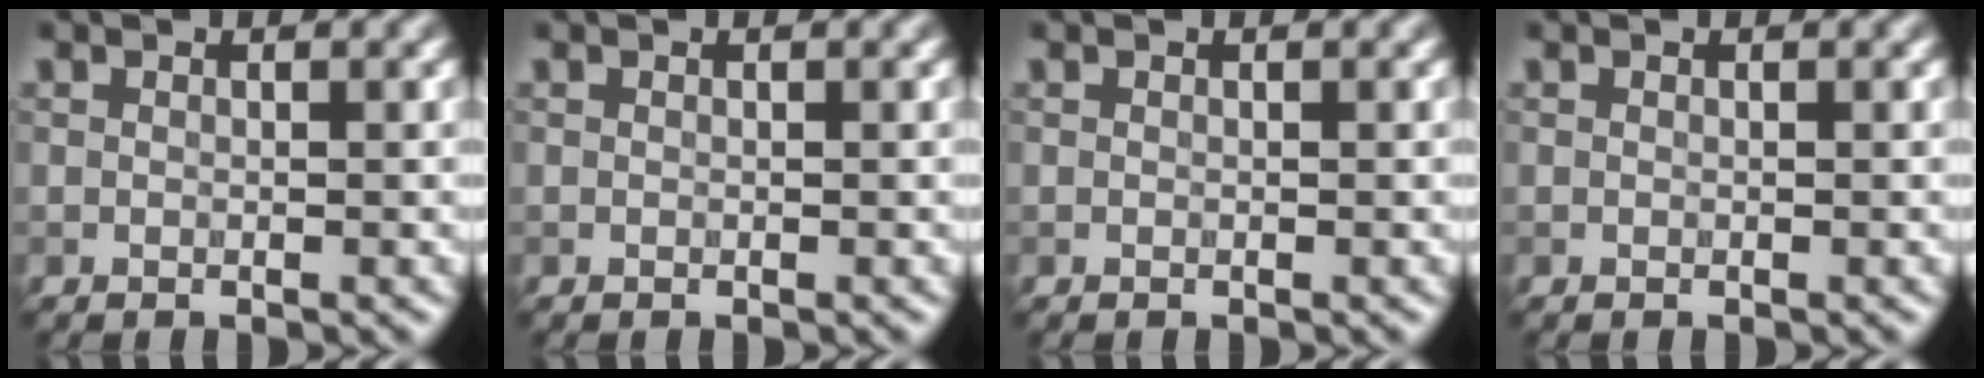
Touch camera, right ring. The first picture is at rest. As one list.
[{"total": 0.0}, {"total": 0.0}, {"total": 0.0}]